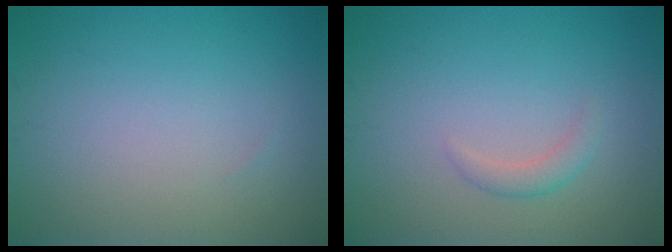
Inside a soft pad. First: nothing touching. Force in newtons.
{"total": 1.3, "press": 1.3, "slide": 0.1}